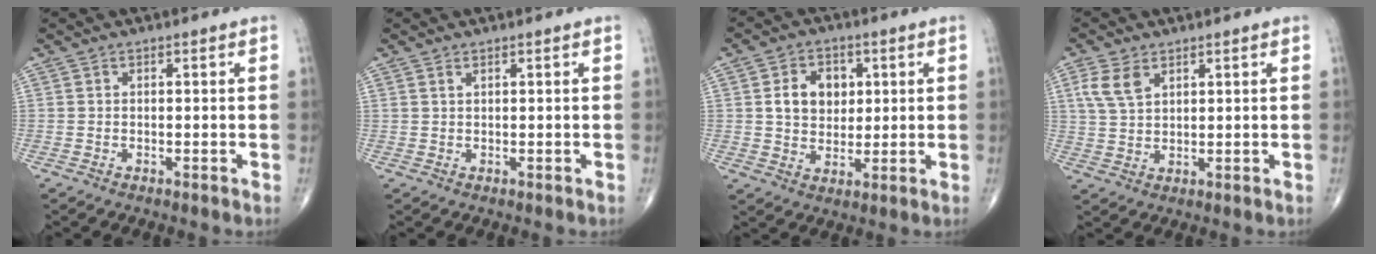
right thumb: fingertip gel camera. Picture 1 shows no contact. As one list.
[{"total": 0.6, "force": [0.5, 0.1, 0.3], "torque": [-0.008, 0.001, 0.012]}, {"total": 8.4, "force": [1.9, 6.4, 5.1], "torque": [-0.051, -0.005, 0.033]}, {"total": 5.5, "force": [2.7, 3.2, 3.5], "torque": [-0.070, -0.001, 0.060]}]